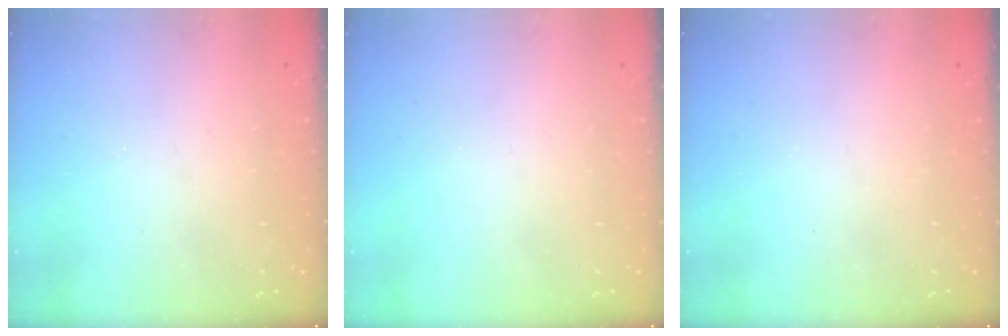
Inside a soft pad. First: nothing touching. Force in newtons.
{"total": 0.0}
{"total": 0.0}